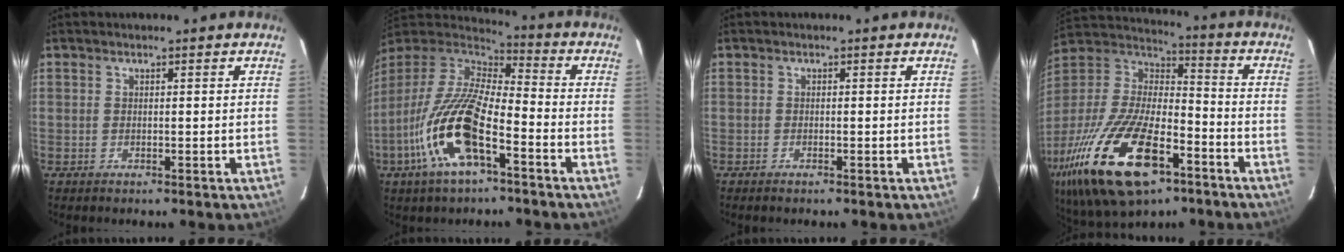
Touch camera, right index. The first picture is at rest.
{"total": 18.6, "force": [-8.2, 6.2, 15.5], "torque": [-0.314, -0.026, -0.164]}
{"total": 0.5, "force": [-0.5, -0.2, 0.1], "torque": [-0.002, -0.002, -0.012]}
{"total": 31.8, "force": [-16.7, 13.8, 23.3], "torque": [-0.484, -0.044, -0.284]}